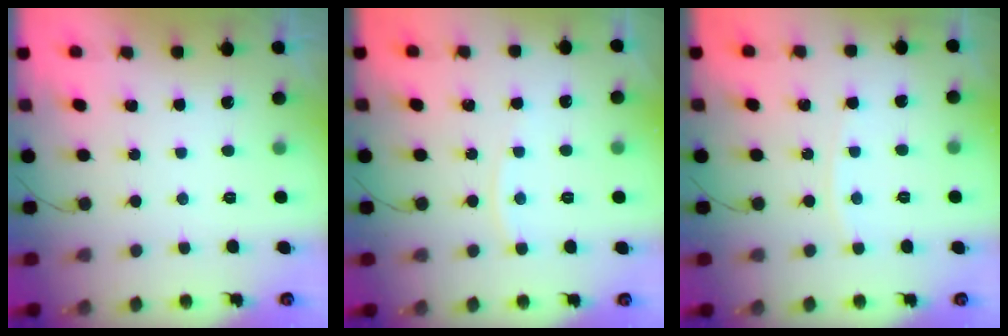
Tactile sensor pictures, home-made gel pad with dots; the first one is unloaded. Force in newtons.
{"total": 2.8, "press": 2.7, "slide": 0.4}
{"total": 2.3, "press": 2.2, "slide": 0.3}